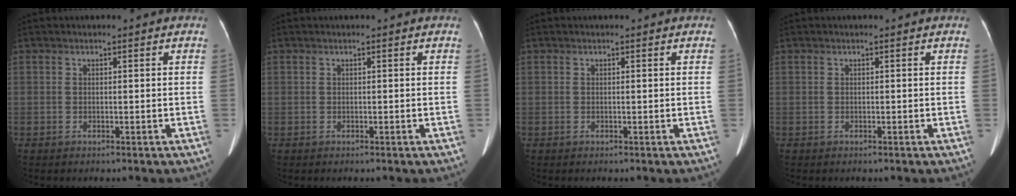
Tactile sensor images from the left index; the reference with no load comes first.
{"total": 0.0}
{"total": 0.0}
{"total": 0.0}